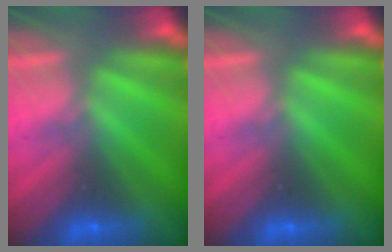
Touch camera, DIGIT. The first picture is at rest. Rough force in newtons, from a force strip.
{"total": 0.0}